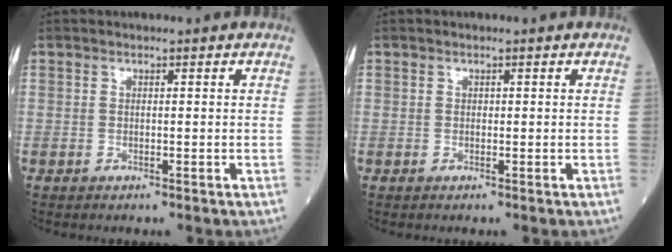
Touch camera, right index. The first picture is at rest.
{"total": 0.0}